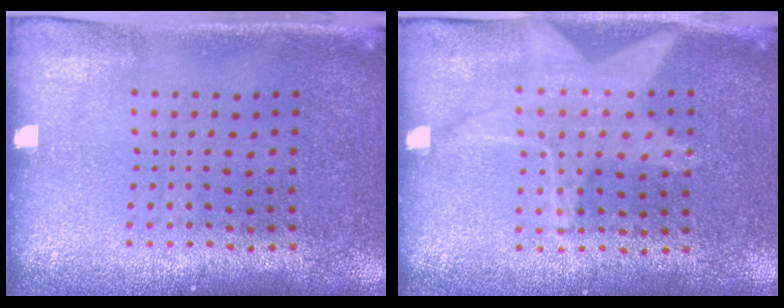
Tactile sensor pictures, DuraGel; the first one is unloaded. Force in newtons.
{"total": 1.2, "press": 1.2, "slide": 0.3}